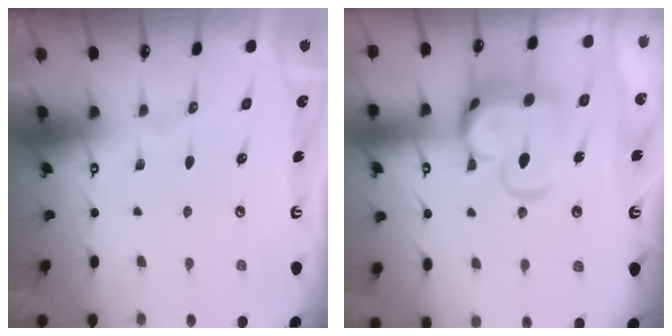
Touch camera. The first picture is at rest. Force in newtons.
{"total": 8.7, "press": 8.6, "slide": 1.3}